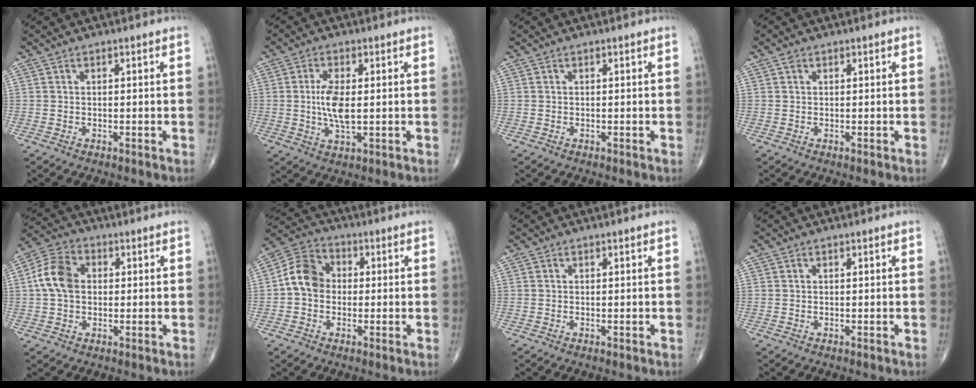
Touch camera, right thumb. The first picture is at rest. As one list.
[{"total": 6.8, "force": [0.2, 2.7, 6.2], "torque": [-0.126, -0.010, 0.001]}, {"total": 0.0}, {"total": 0.8, "force": [0.4, 0.6, 0.4], "torque": [-0.006, 0.002, 0.006]}, {"total": 8.6, "force": [0.7, 6.3, 5.8], "torque": [-0.107, 0.020, 0.005]}, {"total": 8.2, "force": [-0.3, 6.7, 4.7], "torque": [-0.073, 0.028, -0.020]}, {"total": 0.0}, {"total": 0.0}]